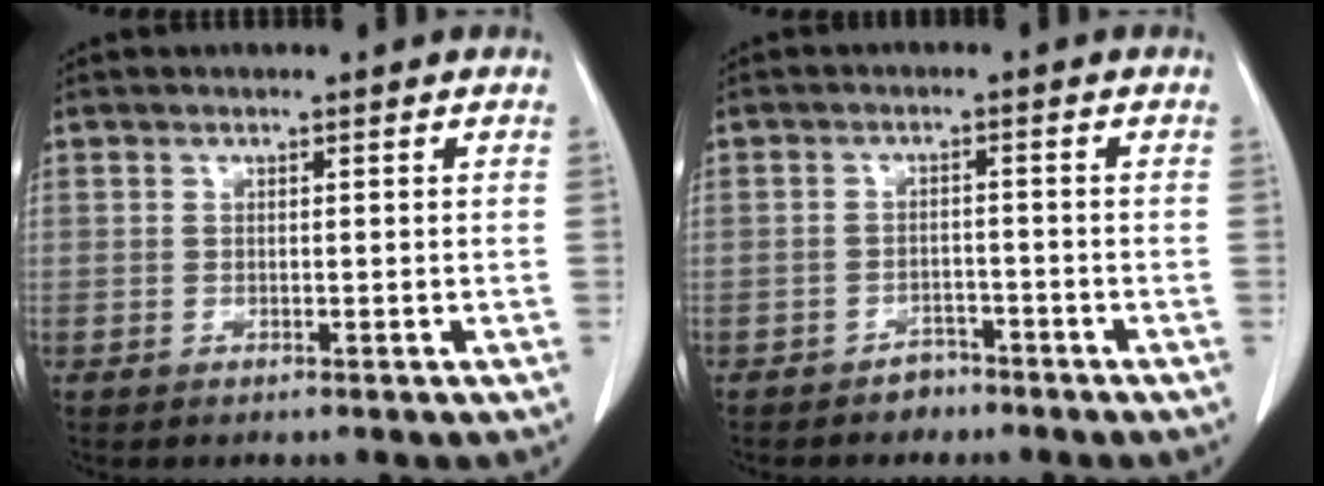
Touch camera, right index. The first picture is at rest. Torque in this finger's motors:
{"motor_torque": [0.13, -0.13, 0.03, -0.01]}